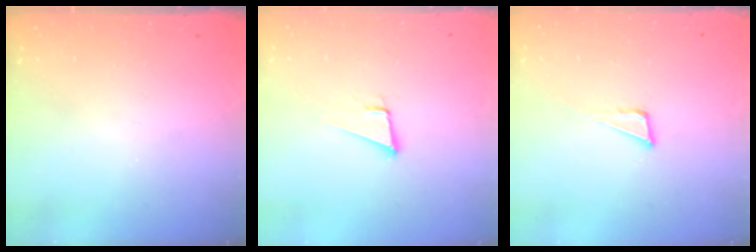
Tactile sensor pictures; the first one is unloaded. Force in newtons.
{"total": 3.7, "press": 2.9, "slide": 2.2}
{"total": 5.1, "press": 5.0, "slide": 0.9}